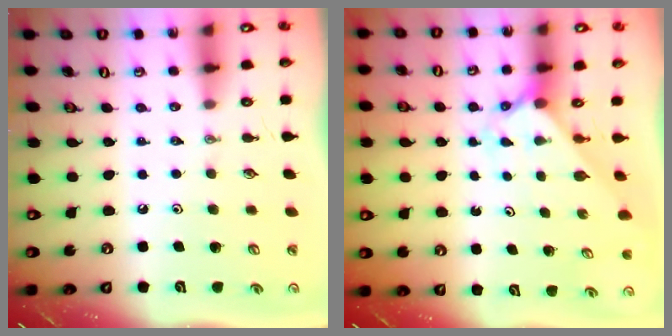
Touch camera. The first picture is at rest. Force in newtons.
{"total": 1.9, "press": 1.9, "slide": 0.1}